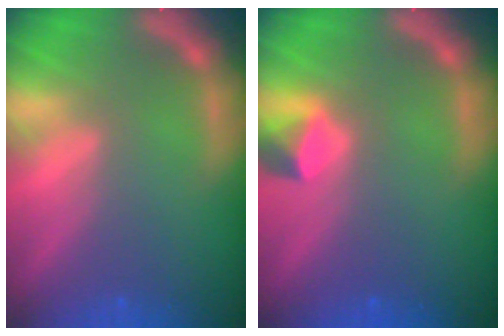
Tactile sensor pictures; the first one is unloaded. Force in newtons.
{"total": 1.9}